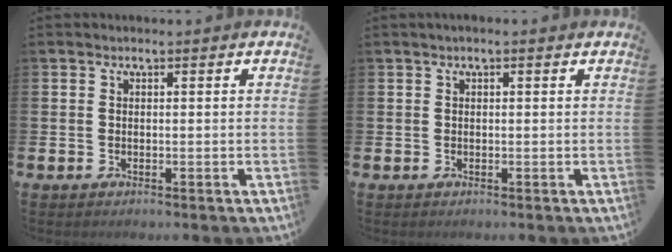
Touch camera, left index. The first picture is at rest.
{"total": 0.7, "force": [0.6, 0.2, 0.2], "torque": [0.008, -0.002, 0.008]}